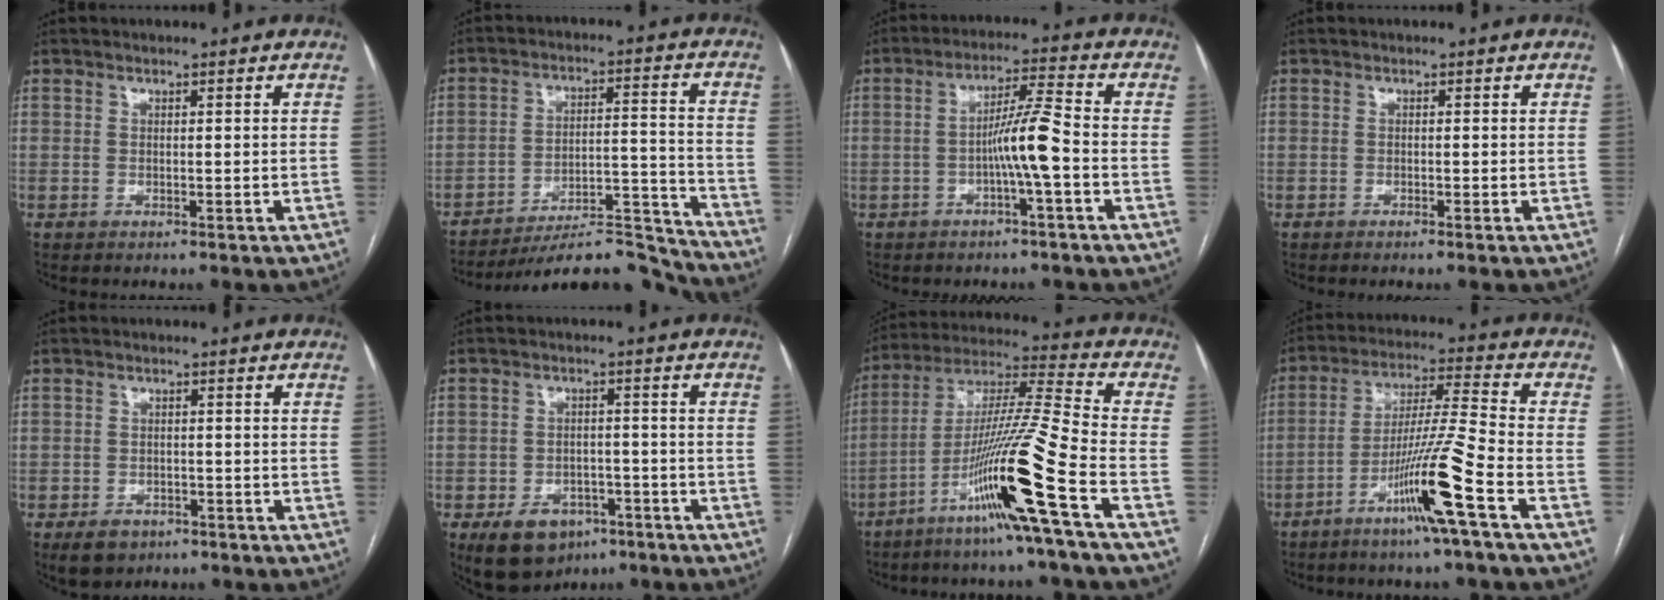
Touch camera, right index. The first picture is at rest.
{"total": 15.2, "force": [-14.9, 1.1, 2.5], "torque": [-0.018, 0.045, -0.225]}
{"total": 6.6, "force": [-1.9, -0.6, 6.3], "torque": [-0.117, 0.013, -0.031]}
{"total": 0.8, "force": [-0.6, -0.2, 0.5], "torque": [-0.011, 0.001, -0.008]}
{"total": 4.3, "force": [-2.6, 3.1, 1.3], "torque": [-0.022, 0.003, -0.033]}
{"total": 8.7, "force": [-5.1, 5.9, 3.8], "torque": [-0.065, 0.008, -0.067]}
{"total": 17.4, "force": [-8.1, -2.4, 15.1], "torque": [-0.296, -0.019, -0.151]}
{"total": 12.1, "force": [-6.1, -2.0, 10.3], "torque": [-0.196, -0.010, -0.114]}